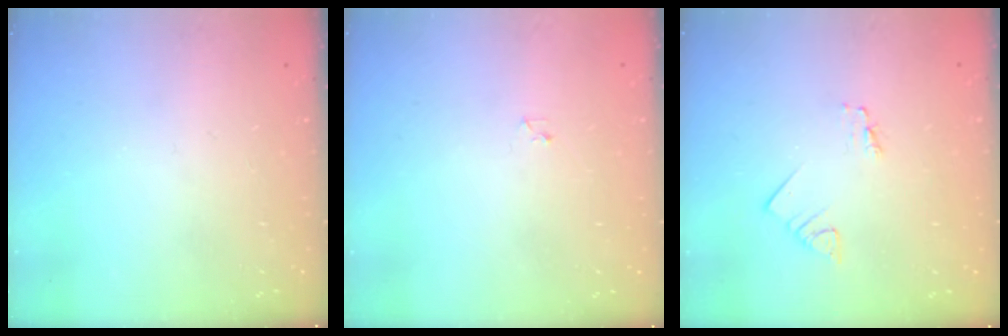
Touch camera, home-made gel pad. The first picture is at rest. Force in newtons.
{"total": 1.6, "press": 1.6, "slide": 0.2}
{"total": 2.7, "press": 2.7, "slide": 0.3}